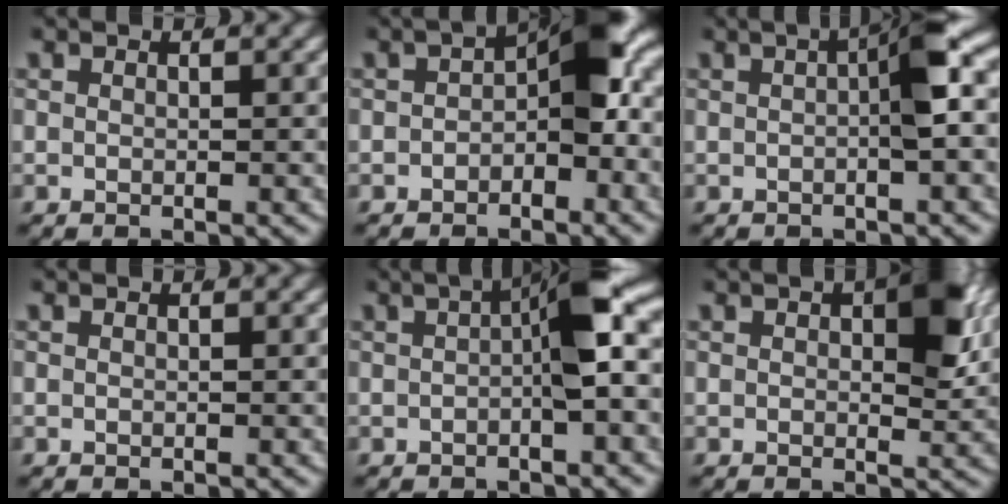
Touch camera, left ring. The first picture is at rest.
{"total": 5.3, "force": [-0.3, 2.2, 4.8], "torque": [-0.063, -0.003, -0.002]}
{"total": 3.7, "force": [0.3, 0.3, 3.7], "torque": [-0.048, 0.014, -0.002]}
{"total": 0.0}
{"total": 5.3, "force": [0.4, 0.6, 5.3], "torque": [-0.070, 0.015, 0.000]}
{"total": 3.5, "force": [0.7, 1.6, 3.1], "torque": [-0.043, -0.005, 0.010]}